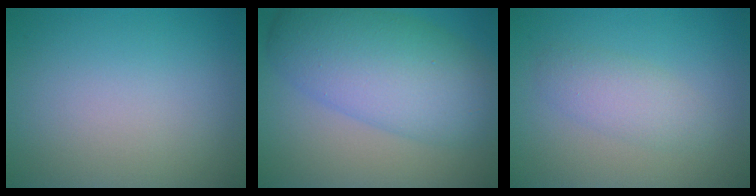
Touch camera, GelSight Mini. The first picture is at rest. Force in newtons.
{"total": 9.0, "press": 9.0, "slide": 0.2}
{"total": 2.4, "press": 2.4, "slide": 0.1}